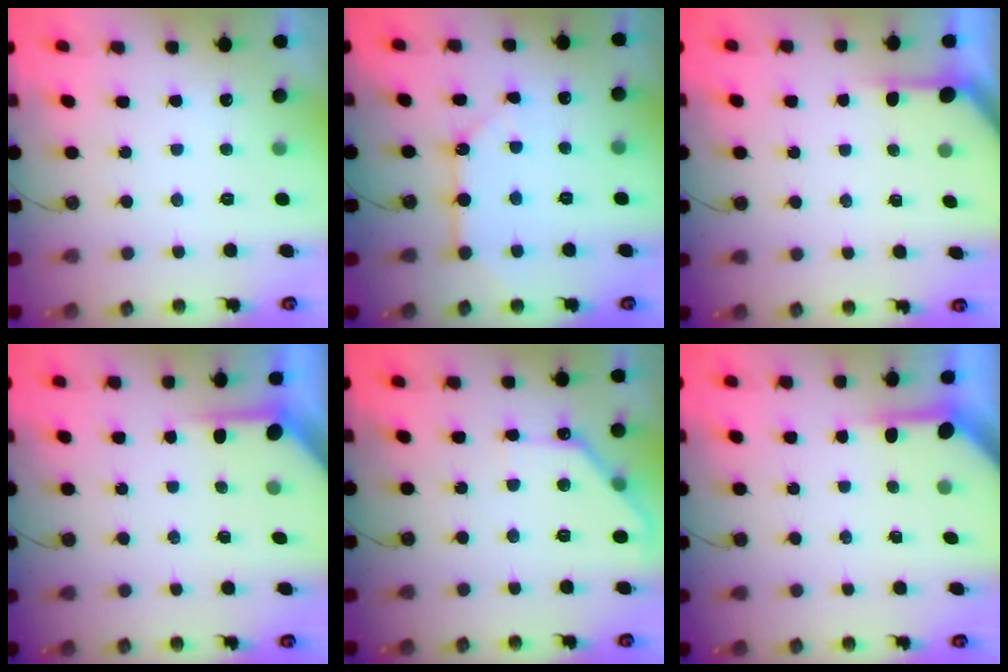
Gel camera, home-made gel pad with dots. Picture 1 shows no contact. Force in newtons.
{"total": 8.1, "press": 8.1, "slide": 1.0}
{"total": 2.1, "press": 2.1, "slide": 0.3}
{"total": 3.8, "press": 3.8, "slide": 0.2}
{"total": 9.4, "press": 9.4, "slide": 0.4}
{"total": 4.0, "press": 3.9, "slide": 0.4}